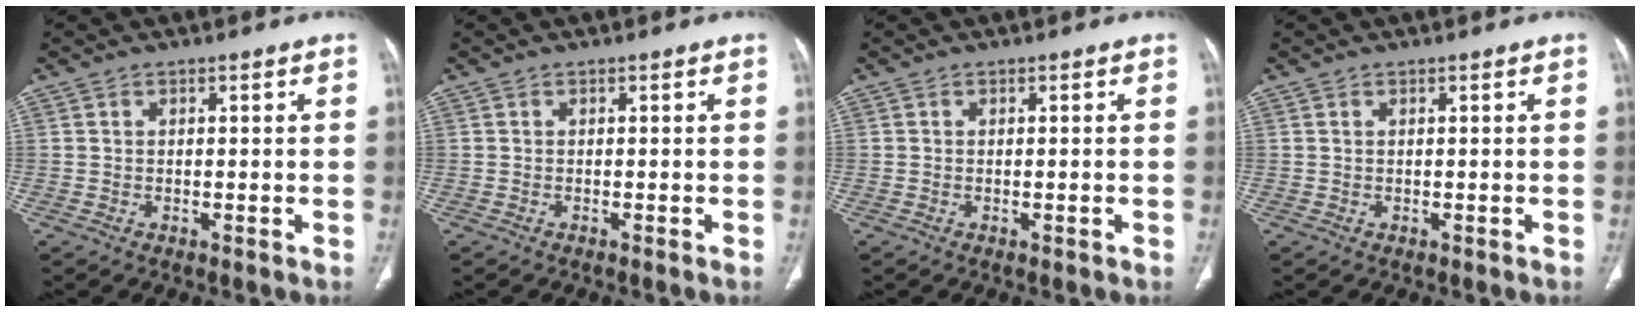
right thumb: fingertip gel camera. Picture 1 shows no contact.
{"total": 0.9, "force": [0.3, 0.1, -0.8], "torque": [0.015, 0.003, 0.003]}
{"total": 0.7, "force": [0.3, 0.2, -0.5], "torque": [0.006, 0.000, 0.008]}
{"total": 0.0}